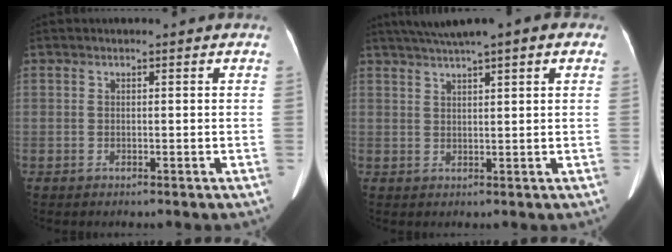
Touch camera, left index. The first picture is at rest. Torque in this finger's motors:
{"motor_torque": [-0.08, -1.43, -0.41, -0.11]}